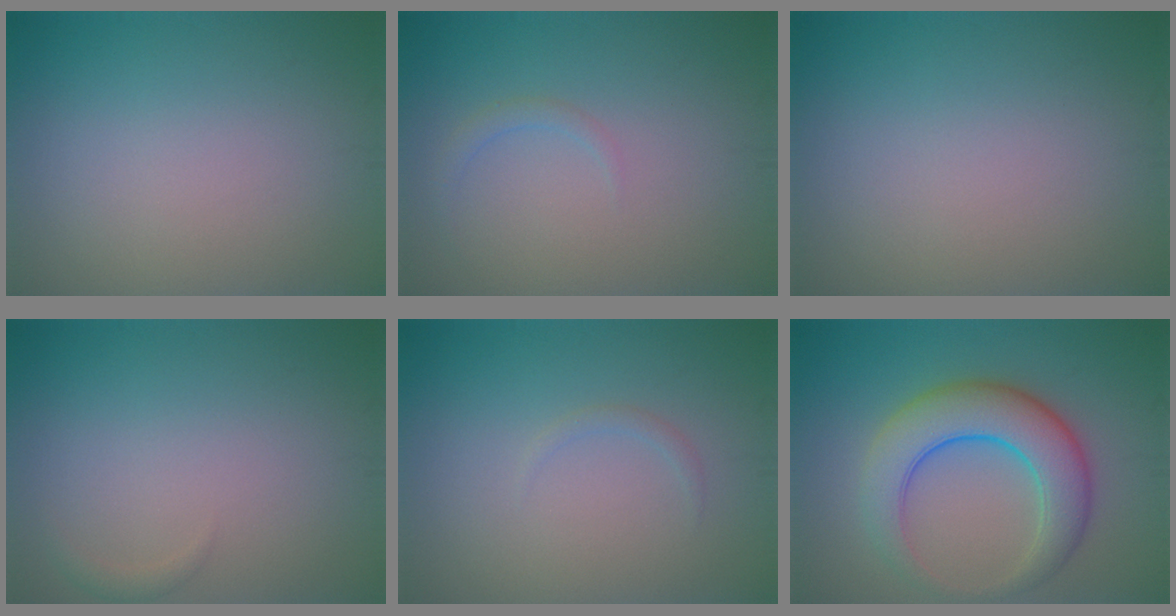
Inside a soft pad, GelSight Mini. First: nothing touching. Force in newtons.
{"total": 1.0, "press": 1.0, "slide": 0.1}
{"total": 0.0}
{"total": 0.7, "press": 0.7, "slide": 0.1}
{"total": 0.7, "press": 0.7, "slide": 0.1}
{"total": 7.0, "press": 7.0, "slide": 0.2}